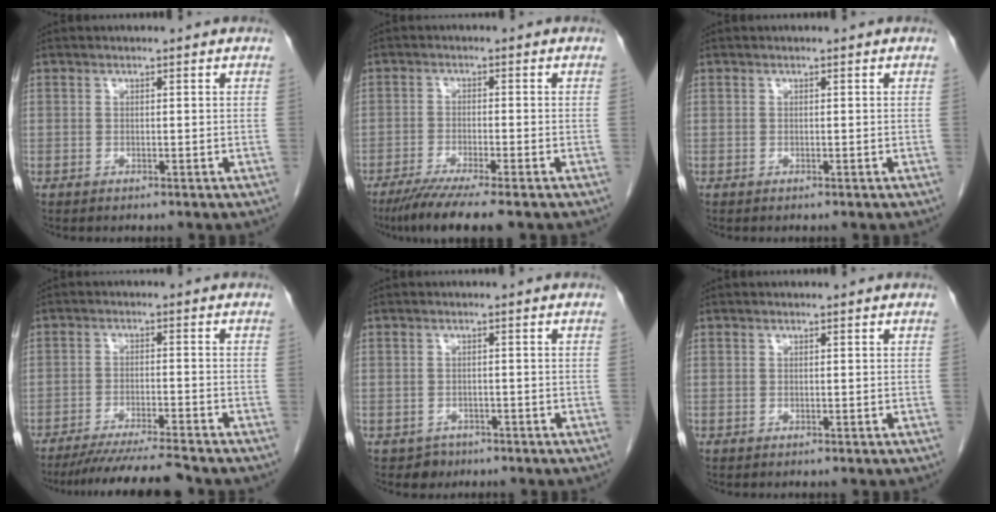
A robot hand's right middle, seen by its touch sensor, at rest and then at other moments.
{"total": 7.7, "force": [-5.9, -0.3, 4.9], "torque": [-0.076, -0.020, -0.097]}
{"total": 0.0}
{"total": 10.1, "force": [-9.2, -0.9, 4.1], "torque": [-0.052, -0.020, -0.149]}
{"total": 1.9, "force": [-1.2, 1.5, 0.0], "torque": [-0.003, 0.007, -0.017]}
{"total": 0.0}